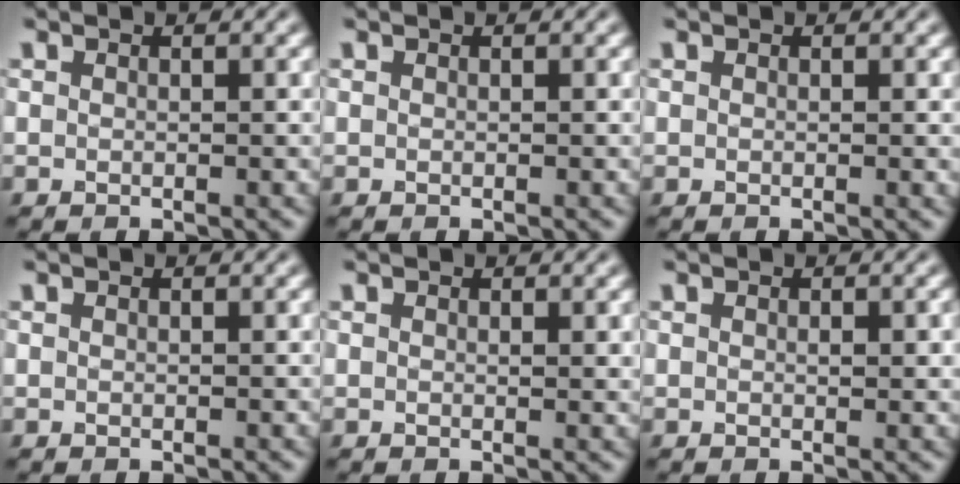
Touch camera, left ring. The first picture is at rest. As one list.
[{"total": 0.0}, {"total": 0.0}, {"total": 0.0}, {"total": 0.7, "force": [0.3, 0.1, 0.6], "torque": [-0.004, -0.003, 0.005]}, {"total": 0.9, "force": [0.1, 0.4, 0.8], "torque": [-0.011, -0.003, 0.001]}]